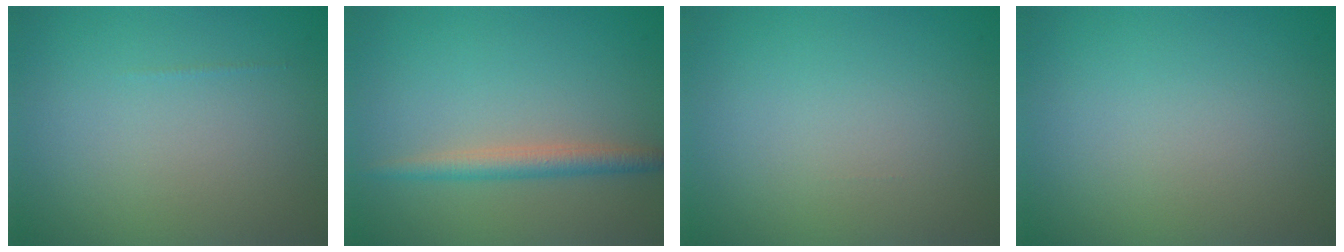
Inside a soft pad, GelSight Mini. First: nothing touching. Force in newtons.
{"total": 2.3, "press": 2.3, "slide": 0.1}
{"total": 0.0}
{"total": 0.0}